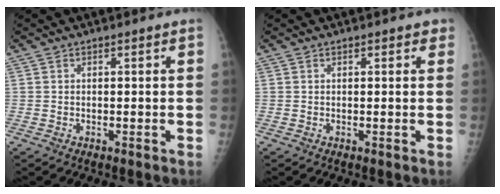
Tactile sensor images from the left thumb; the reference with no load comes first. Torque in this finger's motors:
{"motor_torque": [0.41, -0.43, -0.11, -0.09, 0.00]}